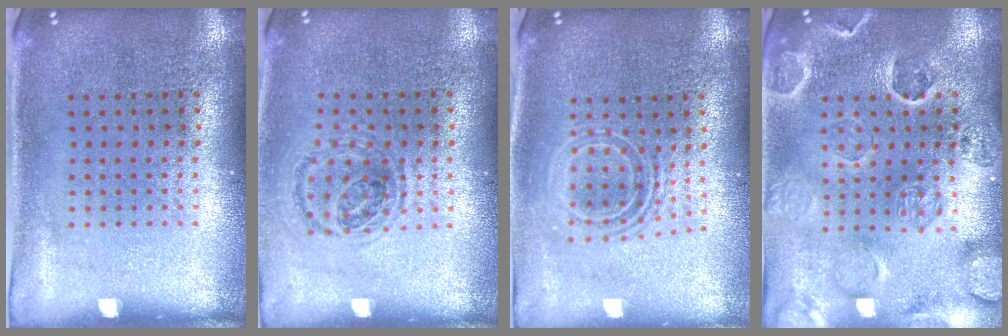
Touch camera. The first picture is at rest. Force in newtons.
{"total": 1.0, "press": 1.0, "slide": 0.2}
{"total": 1.7, "press": 1.3, "slide": 1.1}
{"total": 2.7, "press": 2.6, "slide": 0.8}